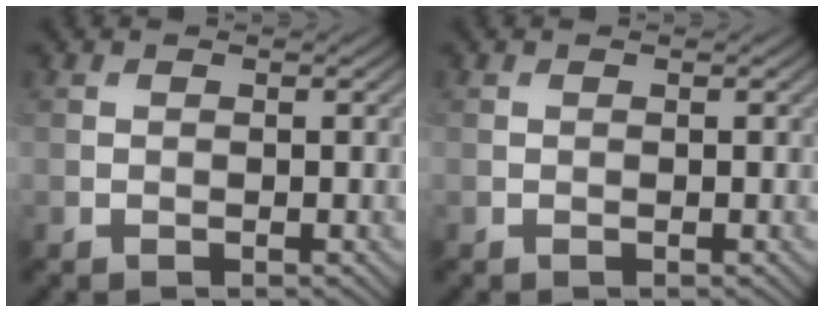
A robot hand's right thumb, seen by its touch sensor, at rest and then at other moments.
{"total": 0.0}